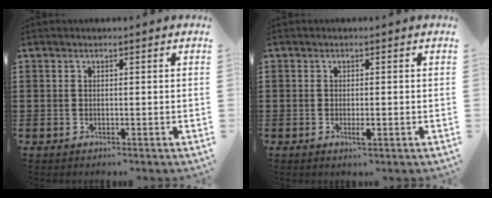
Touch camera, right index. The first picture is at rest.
{"total": 1.6, "force": [-0.5, 0.4, 1.4], "torque": [-0.033, -0.004, -0.011]}